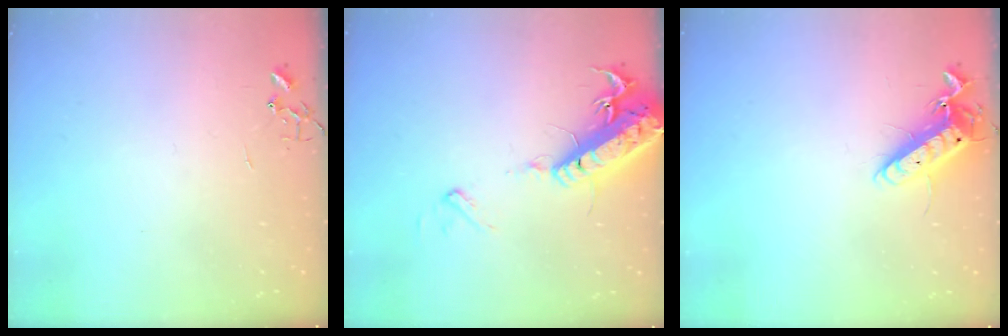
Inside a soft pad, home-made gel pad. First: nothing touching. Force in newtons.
{"total": 18.9, "press": 18.5, "slide": 3.9}
{"total": 13.0, "press": 12.9, "slide": 1.9}